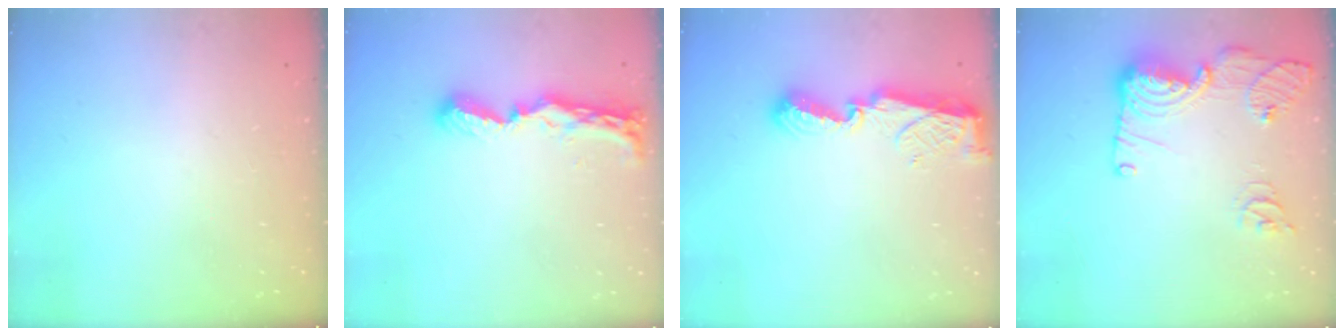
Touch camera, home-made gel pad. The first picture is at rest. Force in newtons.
{"total": 8.8, "press": 8.8, "slide": 0.3}
{"total": 7.3, "press": 7.3, "slide": 0.7}
{"total": 15.8, "press": 15.7, "slide": 1.8}